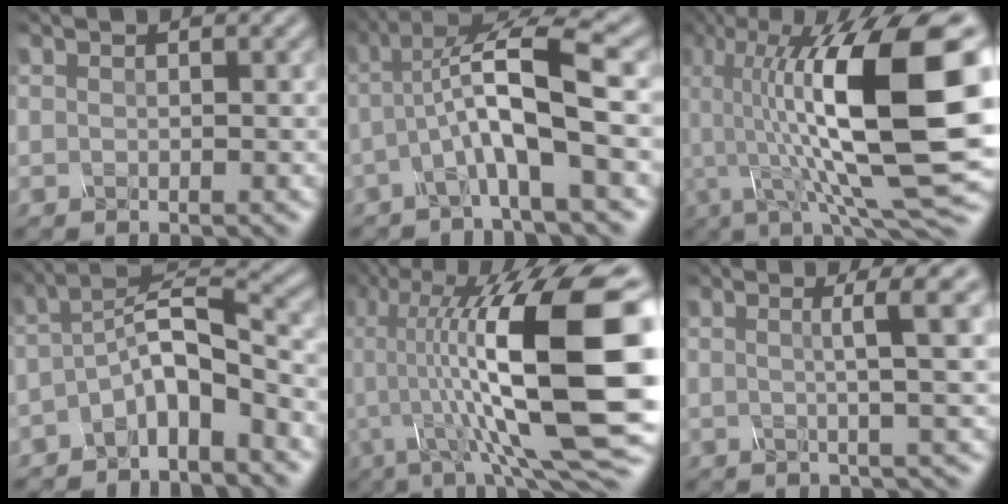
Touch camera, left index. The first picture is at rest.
{"total": 6.6, "force": [-1.0, 1.0, 6.4], "torque": [-0.125, 0.018, -0.024]}
{"total": 16.5, "force": [1.5, 5.1, 15.6], "torque": [-0.276, 0.012, 0.023]}
{"total": 4.9, "force": [-2.4, 1.5, 3.9], "torque": [-0.075, 0.012, -0.051]}
{"total": 16.7, "force": [0.6, 4.5, 16.1], "torque": [-0.260, 0.025, 0.007]}
{"total": 4.4, "force": [0.7, 0.5, 4.3], "torque": [-0.064, 0.010, 0.007]}